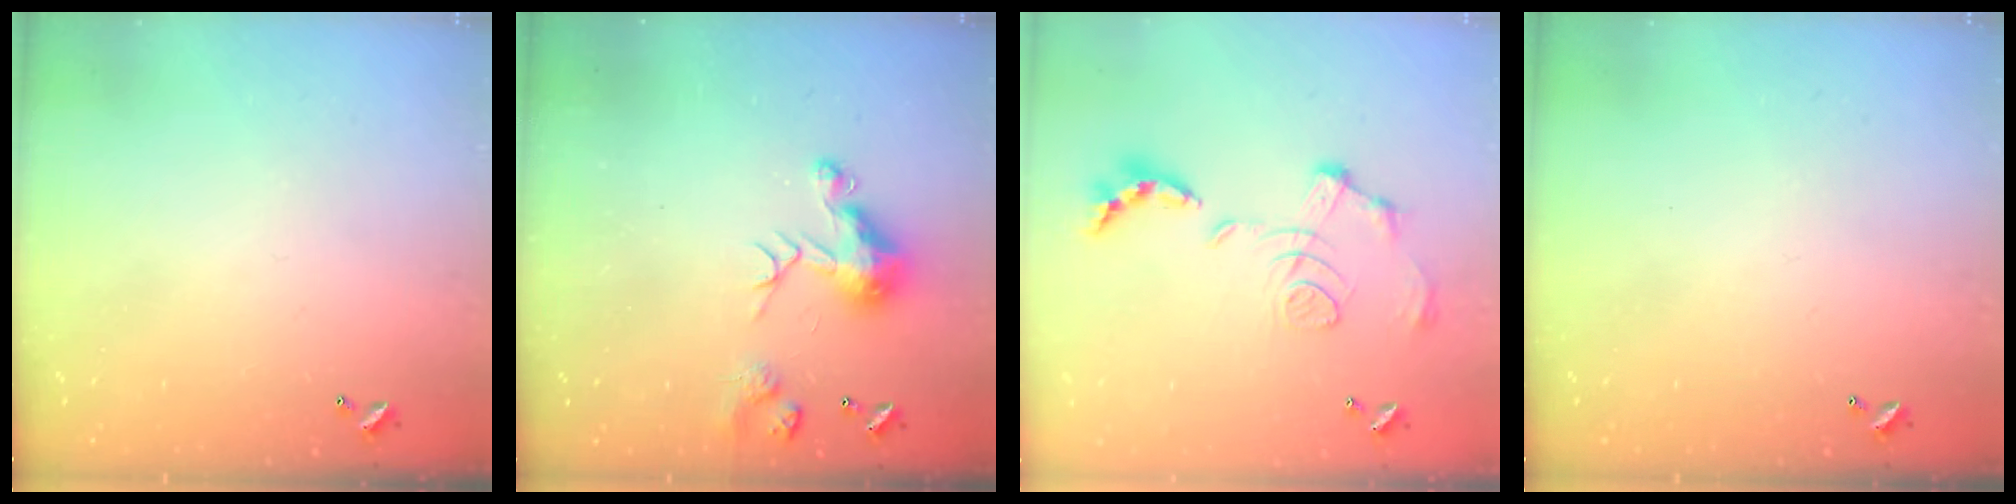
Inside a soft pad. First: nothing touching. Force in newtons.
{"total": 7.9, "press": 7.8, "slide": 0.9}
{"total": 1.6, "press": 0.9, "slide": 1.3}
{"total": 0.0}